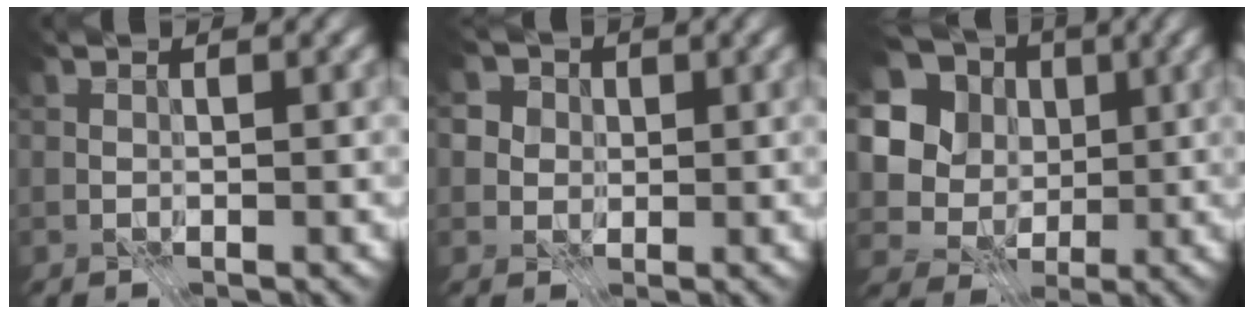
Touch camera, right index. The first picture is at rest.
{"total": 6.0, "force": [2.4, 5.0, 2.4], "torque": [-0.044, 0.017, 0.020]}
{"total": 13.0, "force": [1.4, 11.9, 5.1], "torque": [-0.151, 0.019, 0.014]}